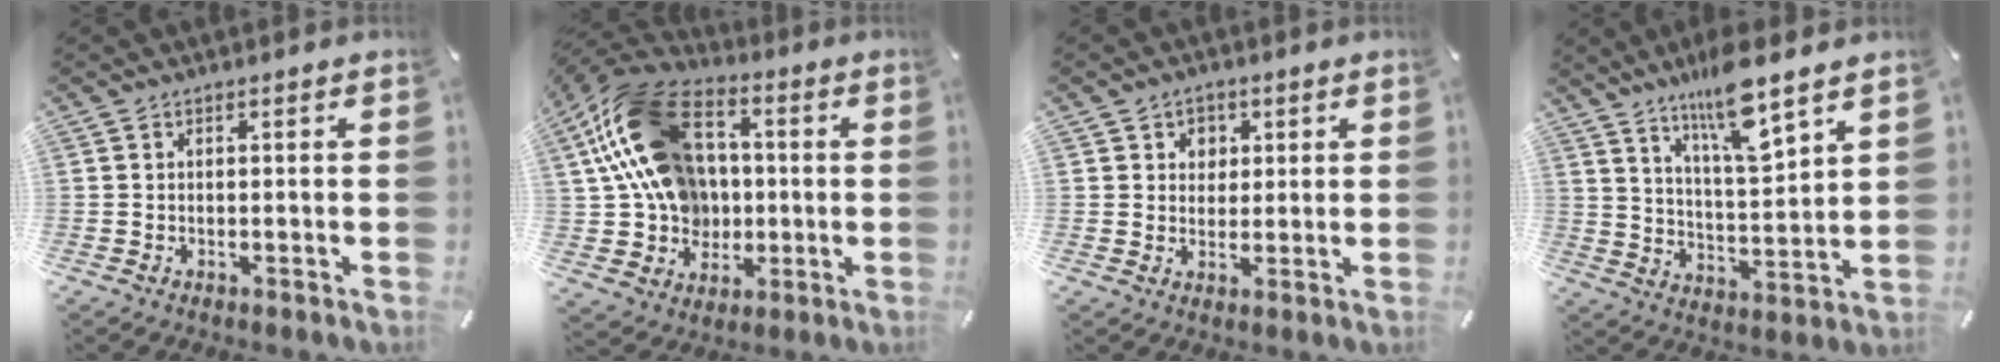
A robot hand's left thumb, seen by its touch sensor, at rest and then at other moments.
{"total": 22.1, "force": [4.7, 17.4, 12.9], "torque": [-0.254, -0.009, 0.095]}
{"total": 3.7, "force": [1.0, 3.5, 0.6], "torque": [0.001, 0.000, 0.012]}
{"total": 12.3, "force": [9.6, 2.2, 7.3], "torque": [-0.129, -0.055, 0.164]}